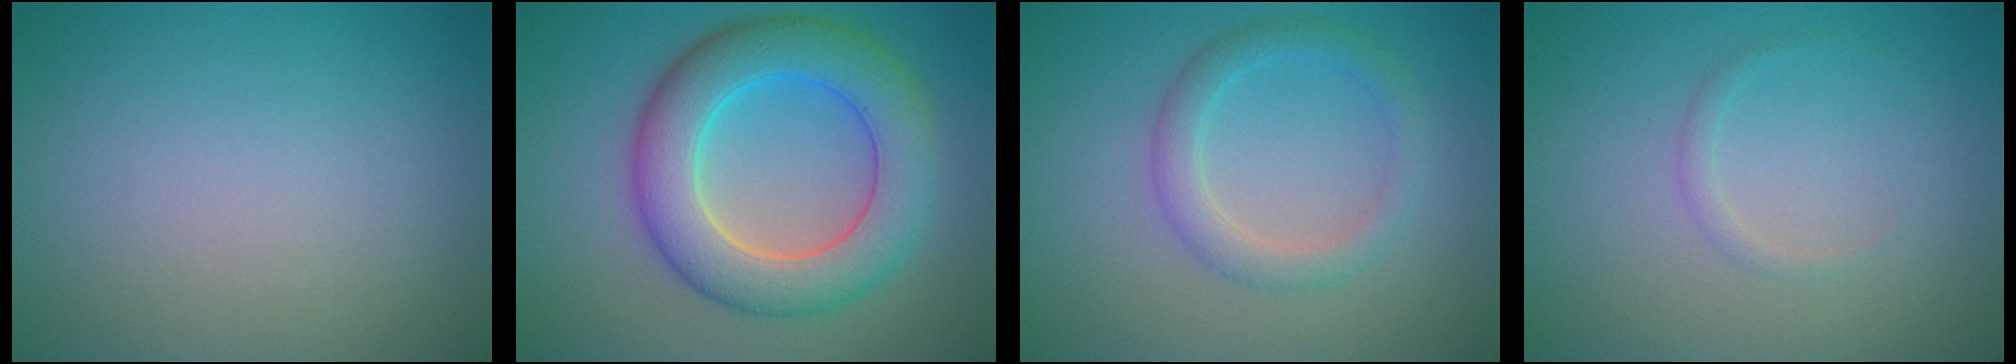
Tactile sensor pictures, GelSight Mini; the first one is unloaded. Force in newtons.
{"total": 8.1, "press": 8.1, "slide": 0.3}
{"total": 2.7, "press": 2.7, "slide": 0.1}
{"total": 0.8, "press": 0.8, "slide": 0.0}